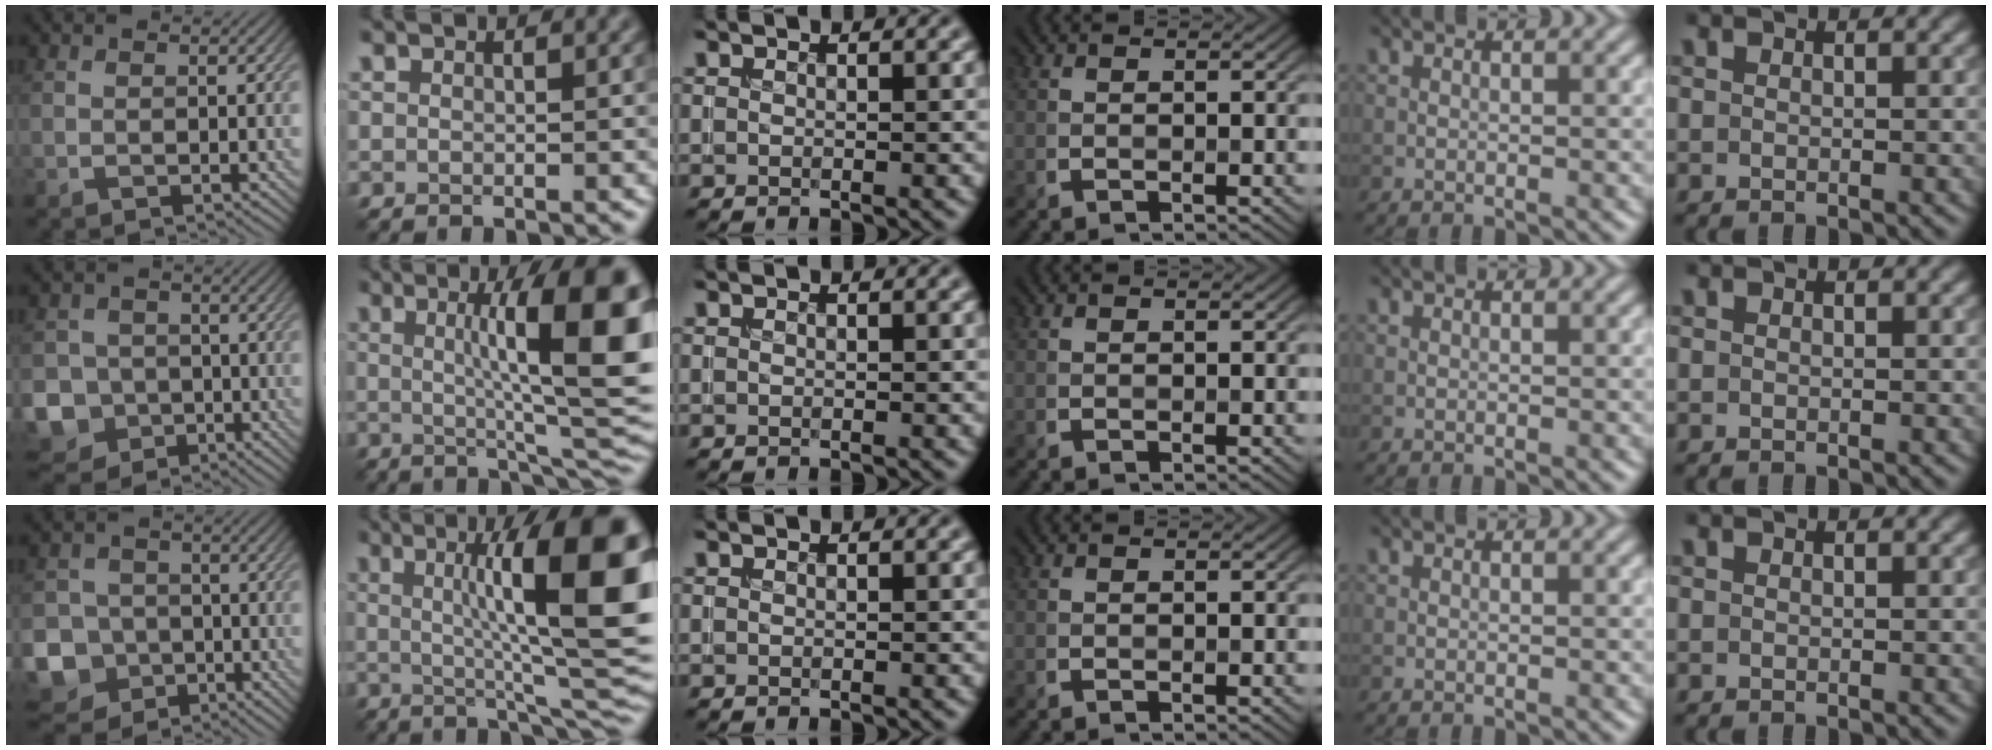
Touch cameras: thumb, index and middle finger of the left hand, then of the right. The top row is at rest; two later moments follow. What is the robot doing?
{"motion": "insert", "object": "coin"}